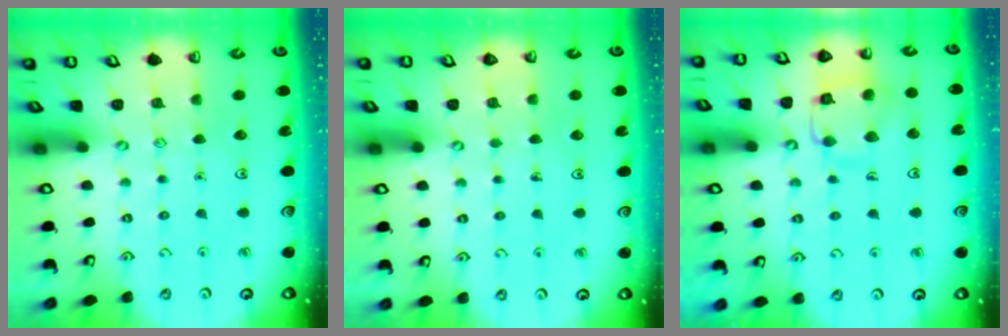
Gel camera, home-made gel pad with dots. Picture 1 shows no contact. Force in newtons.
{"total": 0.8, "press": 0.8, "slide": 0.3}
{"total": 12.6, "press": 12.6, "slide": 1.2}